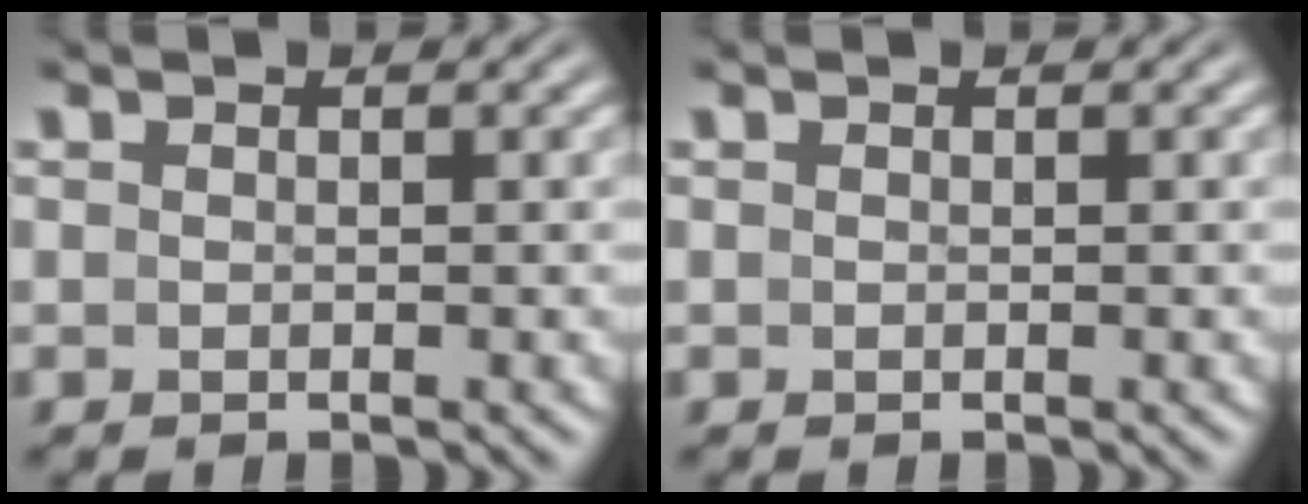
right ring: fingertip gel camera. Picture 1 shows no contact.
{"total": 0.0}